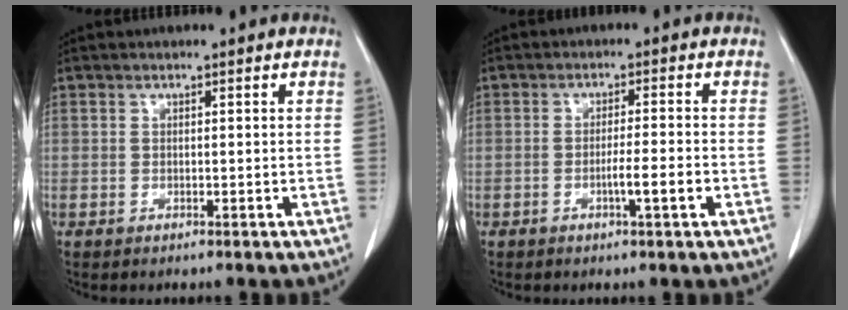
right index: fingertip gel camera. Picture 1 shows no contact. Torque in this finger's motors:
{"motor_torque": [0.59, -0.39, 0.29, 0.06]}